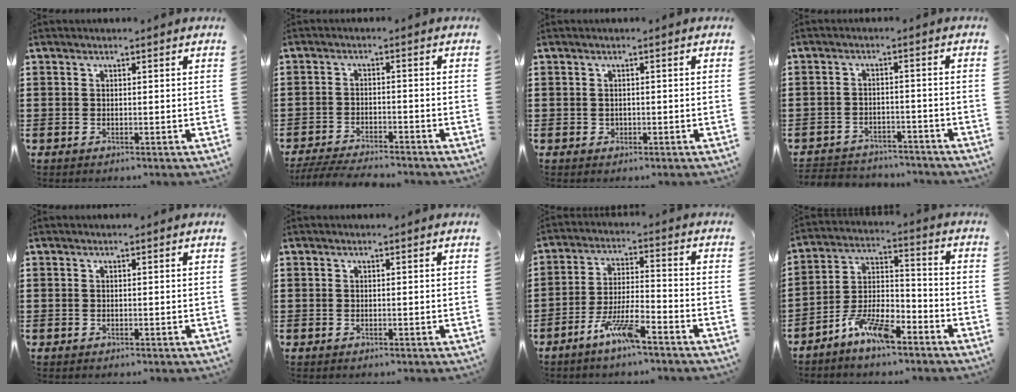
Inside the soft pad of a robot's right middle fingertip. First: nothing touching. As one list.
[{"total": 4.2, "force": [-4.1, 0.3, 0.9], "torque": [-0.023, -0.004, -0.084]}, {"total": 0.7, "force": [0.1, 0.6, 0.2], "torque": [-0.005, 0.005, 0.000]}, {"total": 3.2, "force": [-3.2, 0.6, -0.2], "torque": [-0.006, -0.002, -0.068]}, {"total": 0.0}, {"total": 0.0}, {"total": 7.1, "force": [-4.8, 1.1, 5.0], "torque": [-0.113, -0.004, -0.095]}, {"total": 8.6, "force": [-6.4, 2.5, 5.2], "torque": [-0.120, 0.003, -0.127]}]